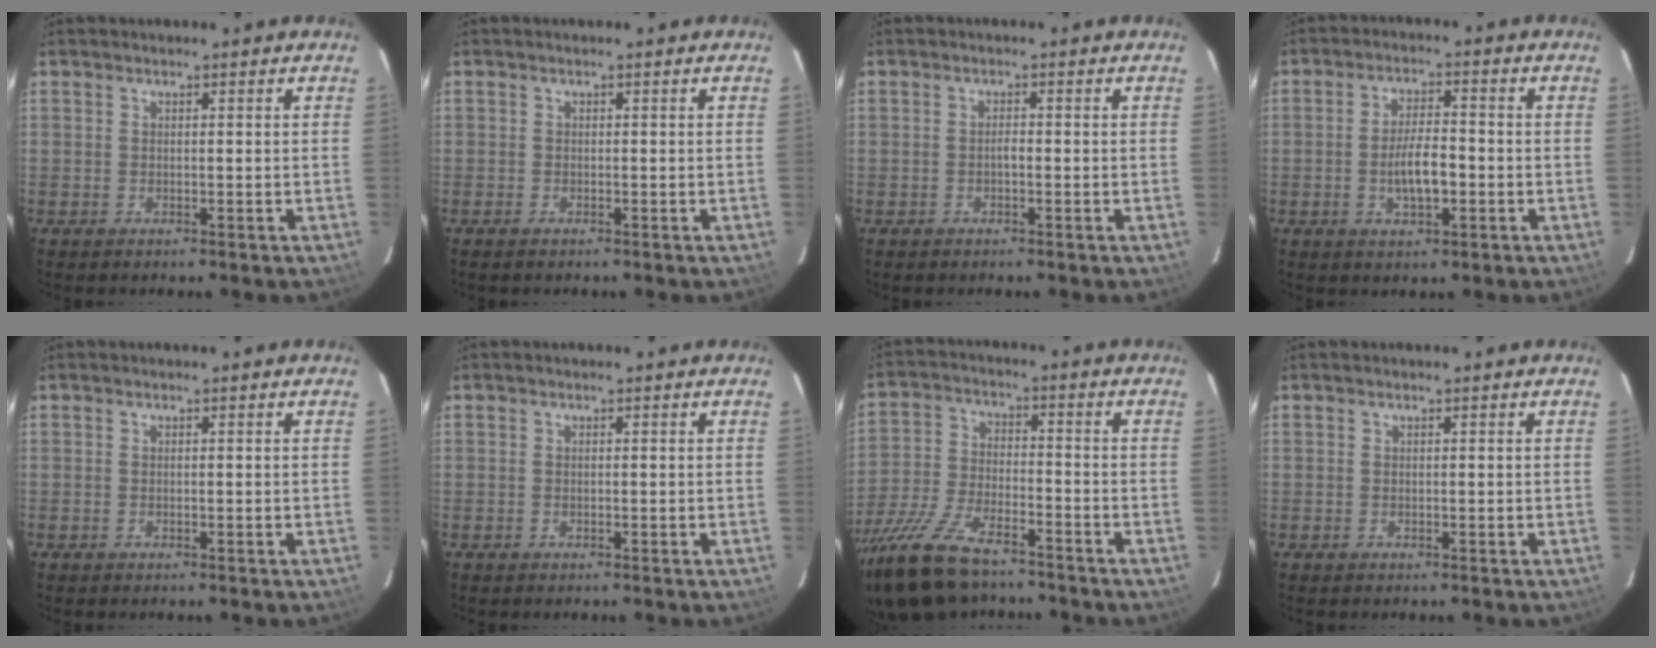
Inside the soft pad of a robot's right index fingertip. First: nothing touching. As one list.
[{"total": 0.7, "force": [-0.6, 0.2, 0.2], "torque": [-0.006, -0.003, -0.014]}, {"total": 0.9, "force": [-0.4, 0.3, 0.7], "torque": [-0.013, 0.005, -0.009]}, {"total": 6.4, "force": [-1.7, 2.3, 5.7], "torque": [-0.111, 0.000, -0.026]}, {"total": 0.0}, {"total": 0.0}, {"total": 17.3, "force": [-13.6, 6.0, 8.9], "torque": [-0.199, -0.033, -0.248]}, {"total": 0.0}]